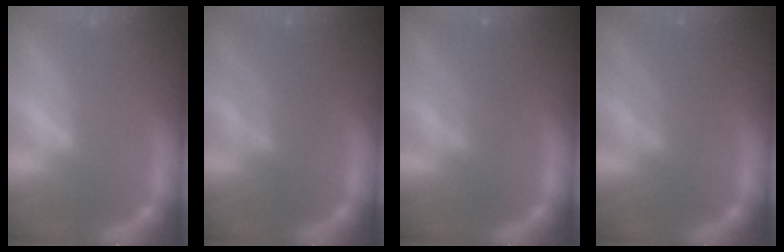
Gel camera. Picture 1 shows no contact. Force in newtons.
{"total": 4.6}
{"total": 3.6}
{"total": 4.1}